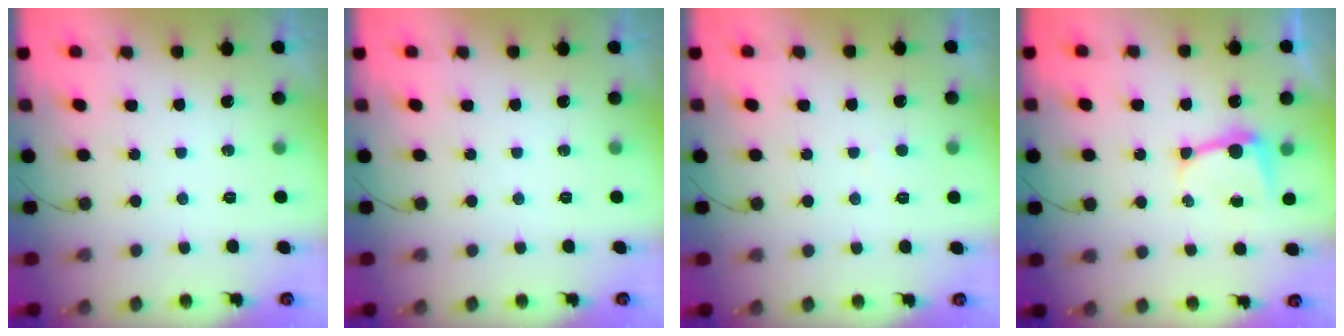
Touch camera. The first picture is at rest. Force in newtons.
{"total": 0.0}
{"total": 2.4, "press": 2.4, "slide": 0.2}
{"total": 6.4, "press": 6.4, "slide": 0.7}